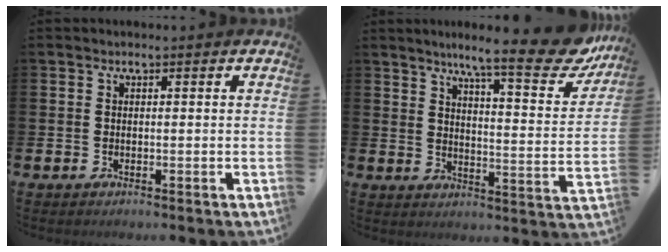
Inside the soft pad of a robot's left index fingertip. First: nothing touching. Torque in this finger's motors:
{"motor_torque": [0.08, -0.62, 0.88, 0.21]}